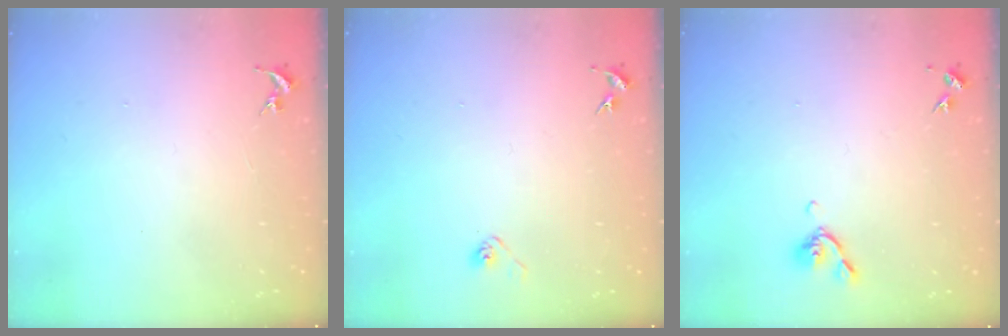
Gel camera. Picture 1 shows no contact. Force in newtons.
{"total": 3.2, "press": 3.0, "slide": 0.9}
{"total": 5.9, "press": 5.8, "slide": 0.9}